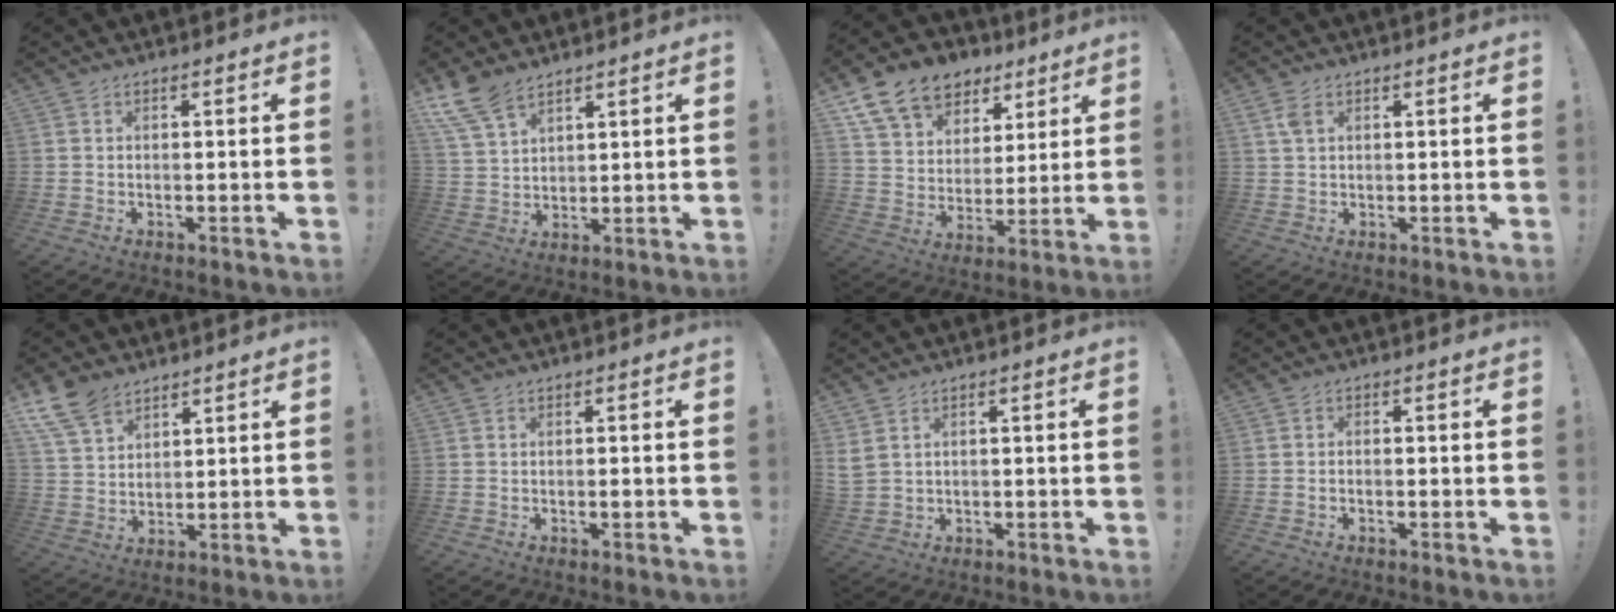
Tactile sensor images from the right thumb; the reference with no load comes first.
{"total": 9.6, "force": [7.0, 4.6, 4.6], "torque": [-0.098, -0.031, 0.141]}
{"total": 15.2, "force": [9.3, 10.5, 5.8], "torque": [-0.103, -0.050, 0.178]}
{"total": 3.1, "force": [1.5, 1.6, 2.1], "torque": [-0.044, 0.003, 0.028]}
{"total": 10.2, "force": [7.3, 5.8, 4.0], "torque": [-0.086, -0.034, 0.146]}
{"total": 0.6, "force": [-0.1, 0.1, 0.5], "torque": [0.000, -0.002, -0.004]}
{"total": 3.3, "force": [1.9, 2.1, 1.7], "torque": [-0.036, -0.002, 0.038]}
{"total": 0.9, "force": [-0.5, 0.5, 0.5], "torque": [-0.008, 0.003, -0.010]}